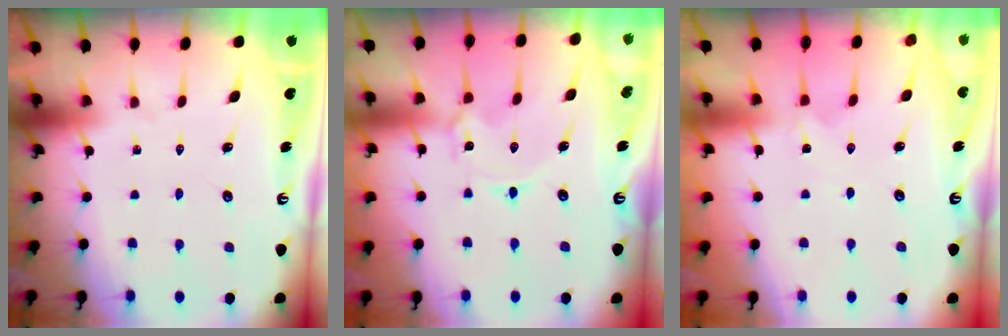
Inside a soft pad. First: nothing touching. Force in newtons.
{"total": 1.8, "press": 1.7, "slide": 0.3}
{"total": 0.7, "press": 0.6, "slide": 0.3}